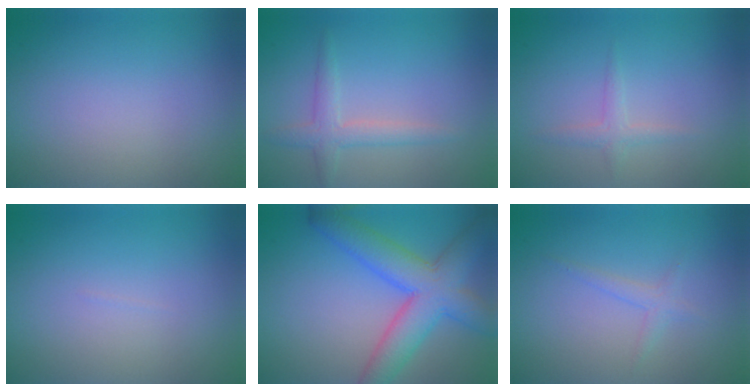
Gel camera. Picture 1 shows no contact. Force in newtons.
{"total": 2.3, "press": 2.3, "slide": 0.1}
{"total": 1.3, "press": 1.3, "slide": 0.1}
{"total": 0.0}
{"total": 7.4, "press": 7.4, "slide": 0.2}
{"total": 1.2, "press": 1.2, "slide": 0.0}